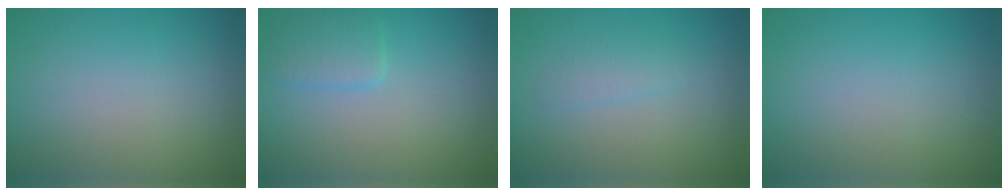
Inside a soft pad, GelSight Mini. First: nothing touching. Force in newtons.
{"total": 2.0, "press": 2.0, "slide": 0.1}
{"total": 1.1, "press": 1.1, "slide": 0.1}
{"total": 0.0}